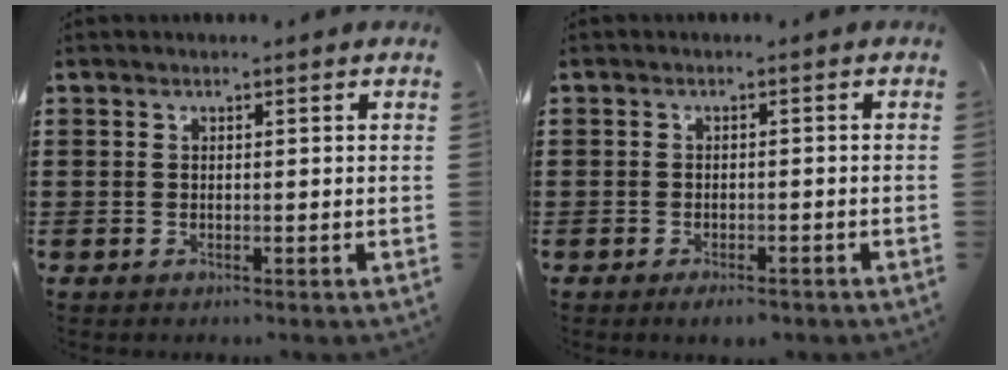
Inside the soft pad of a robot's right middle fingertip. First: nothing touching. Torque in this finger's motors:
{"motor_torque": [0.46, 0.15, 0.05, 0.00]}